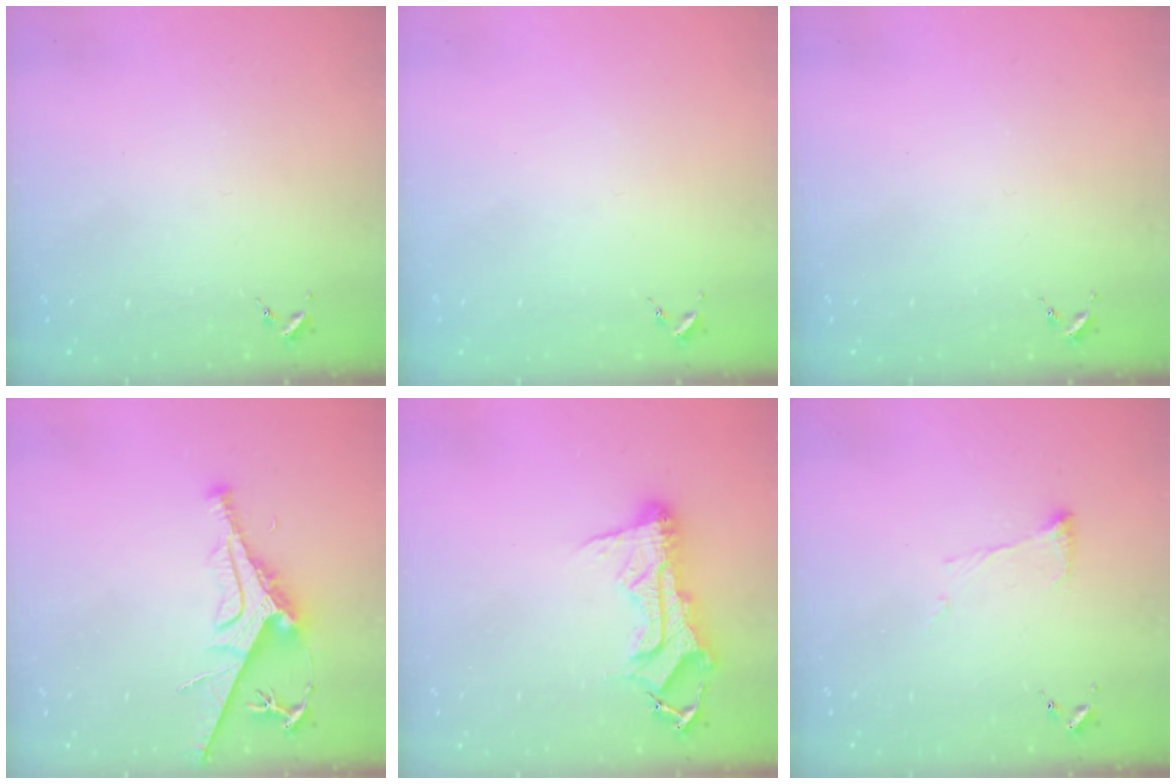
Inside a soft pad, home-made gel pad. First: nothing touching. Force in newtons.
{"total": 0.0}
{"total": 0.0}
{"total": 9.8, "press": 9.7, "slide": 1.3}
{"total": 14.0, "press": 14.0, "slide": 1.4}
{"total": 6.0, "press": 6.0, "slide": 0.3}